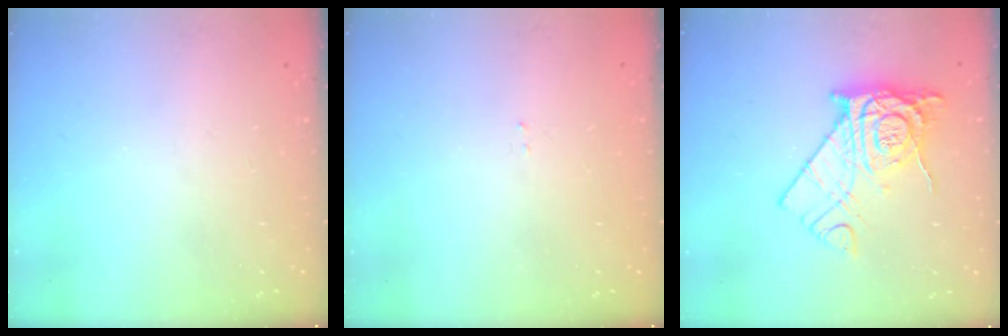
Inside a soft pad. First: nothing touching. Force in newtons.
{"total": 1.5, "press": 1.5, "slide": 0.2}
{"total": 13.9, "press": 13.9, "slide": 1.4}